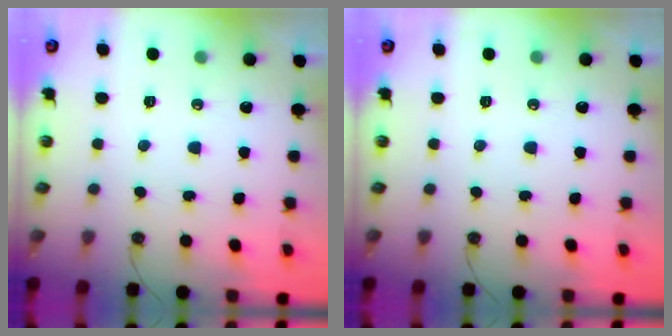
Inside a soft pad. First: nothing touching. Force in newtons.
{"total": 0.0}